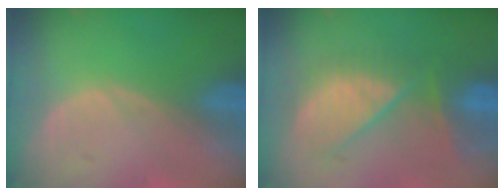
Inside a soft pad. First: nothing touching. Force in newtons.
{"total": 8.8, "press": 8.7, "slide": 1.4}